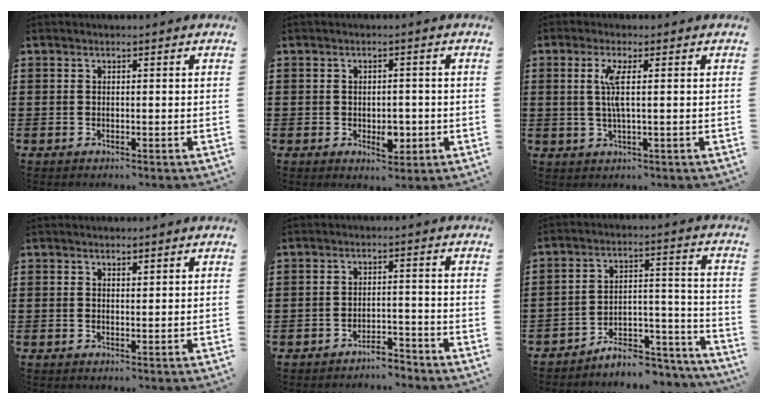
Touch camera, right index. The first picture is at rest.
{"total": 4.0, "force": [-1.1, 2.3, 3.1], "torque": [-0.045, 0.002, -0.020]}
{"total": 4.0, "force": [0.5, 0.2, 4.0], "torque": [-0.092, -0.009, 0.001]}
{"total": 0.8, "force": [0.7, 0.3, 0.1], "torque": [-0.003, 0.002, 0.013]}
{"total": 3.3, "force": [-3.3, 0.3, 0.1], "torque": [-0.008, 0.002, -0.068]}
{"total": 5.7, "force": [-5.3, 1.6, 1.4], "torque": [-0.020, 0.013, -0.103]}